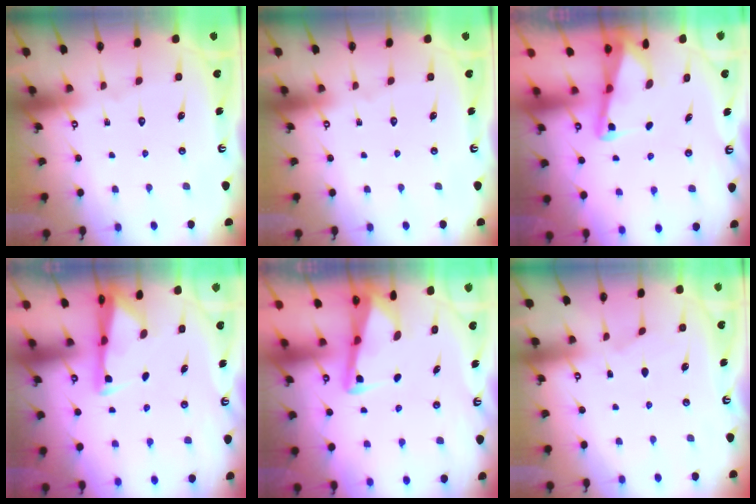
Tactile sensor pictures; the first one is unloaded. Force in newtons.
{"total": 0.0}
{"total": 2.2, "press": 2.2, "slide": 0.3}
{"total": 2.8, "press": 2.8, "slide": 0.4}
{"total": 3.0, "press": 3.0, "slide": 0.4}
{"total": 1.4, "press": 1.3, "slide": 0.2}